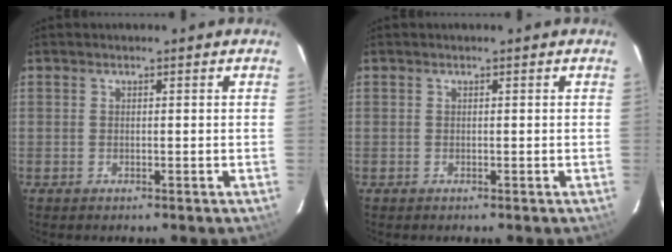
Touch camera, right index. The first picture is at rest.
{"total": 0.0}